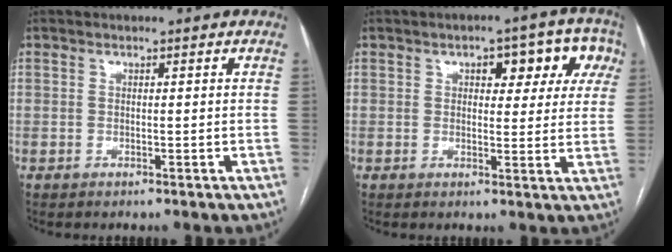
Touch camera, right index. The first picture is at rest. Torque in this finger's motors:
{"motor_torque": [0.44, 0.32, 0.12, 0.05]}